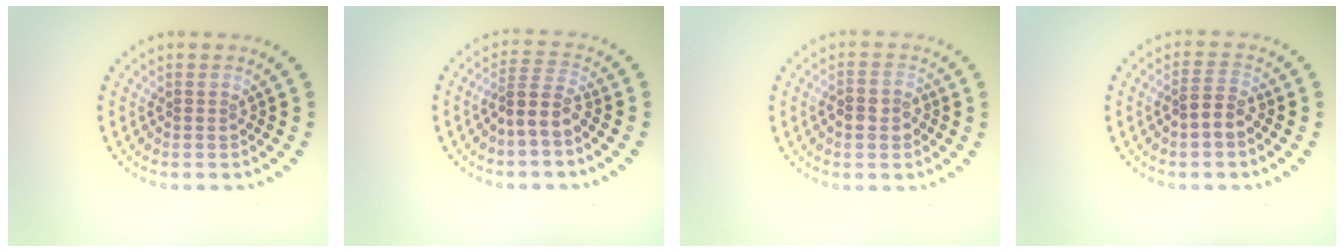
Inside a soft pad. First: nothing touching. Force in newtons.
{"total": 2.9, "press": 2.0, "slide": 2.0}
{"total": 2.3, "press": 2.1, "slide": 0.8}
{"total": 2.0, "press": 1.8, "slide": 0.7}